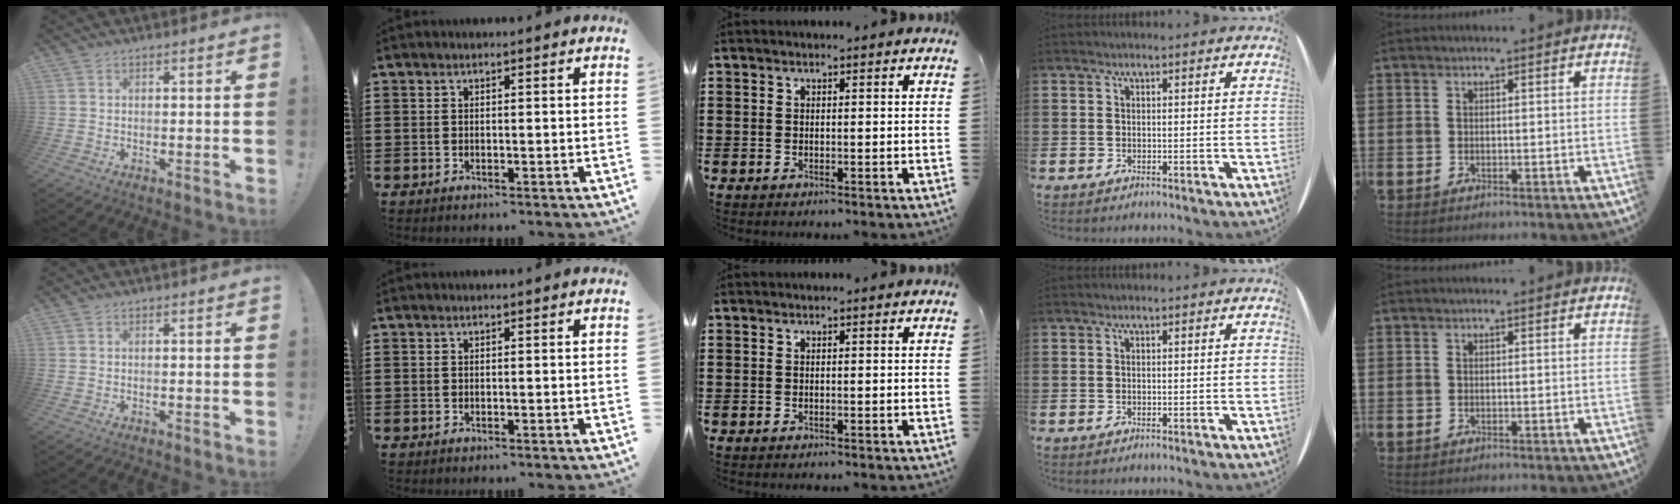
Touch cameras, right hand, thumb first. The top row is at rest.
{}